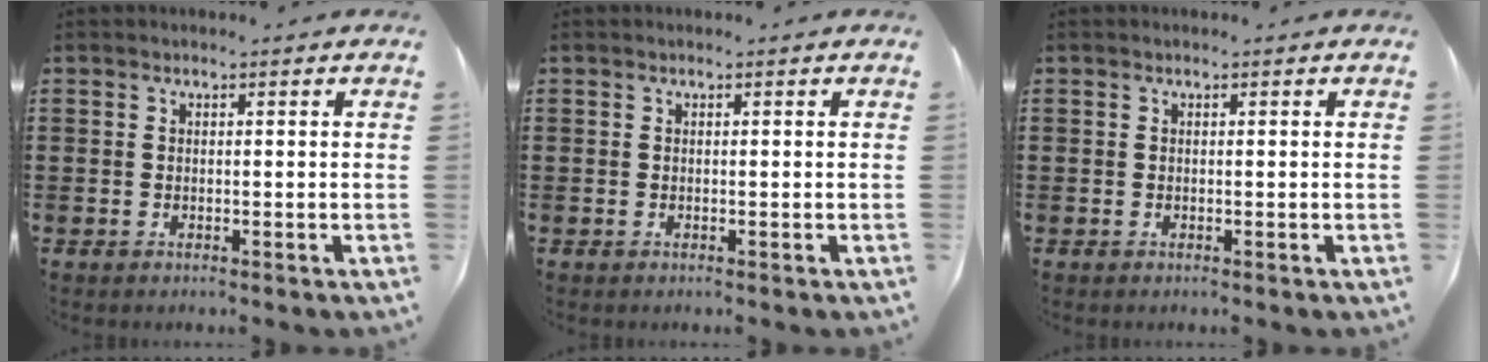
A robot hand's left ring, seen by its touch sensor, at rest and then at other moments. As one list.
[{"total": 0.0}, {"total": 0.0}]